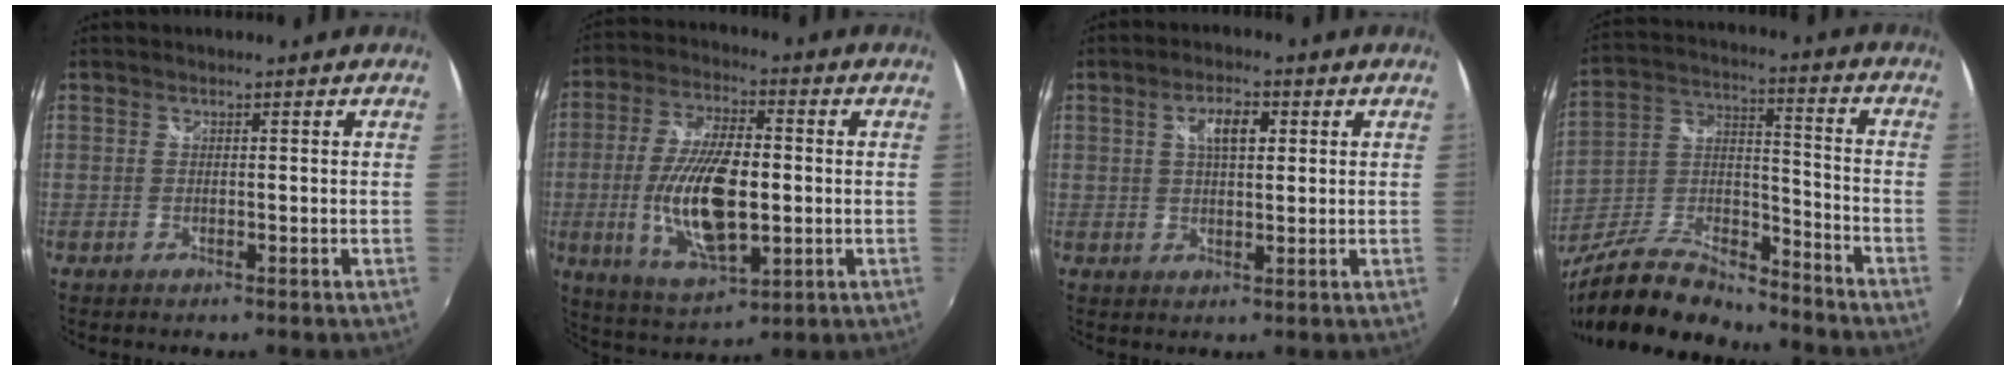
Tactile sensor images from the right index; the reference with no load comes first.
{"total": 16.7, "force": [-2.0, 7.0, 15.1], "torque": [-0.297, -0.011, -0.029]}
{"total": 5.1, "force": [1.6, 2.2, 4.3], "torque": [-0.072, 0.010, 0.027]}
{"total": 17.2, "force": [-13.5, 5.4, 9.2], "torque": [-0.196, -0.004, -0.246]}